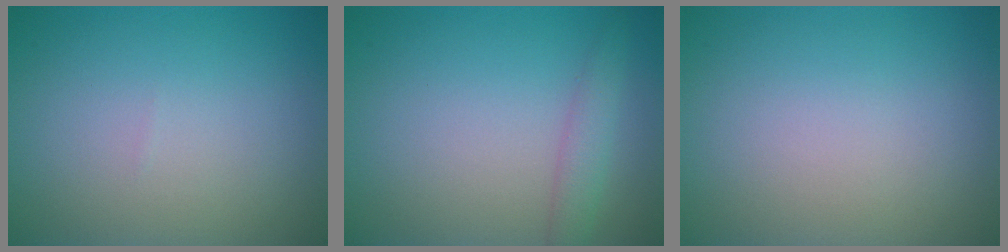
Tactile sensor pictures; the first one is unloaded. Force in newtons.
{"total": 1.9, "press": 1.9, "slide": 0.1}
{"total": 0.0}